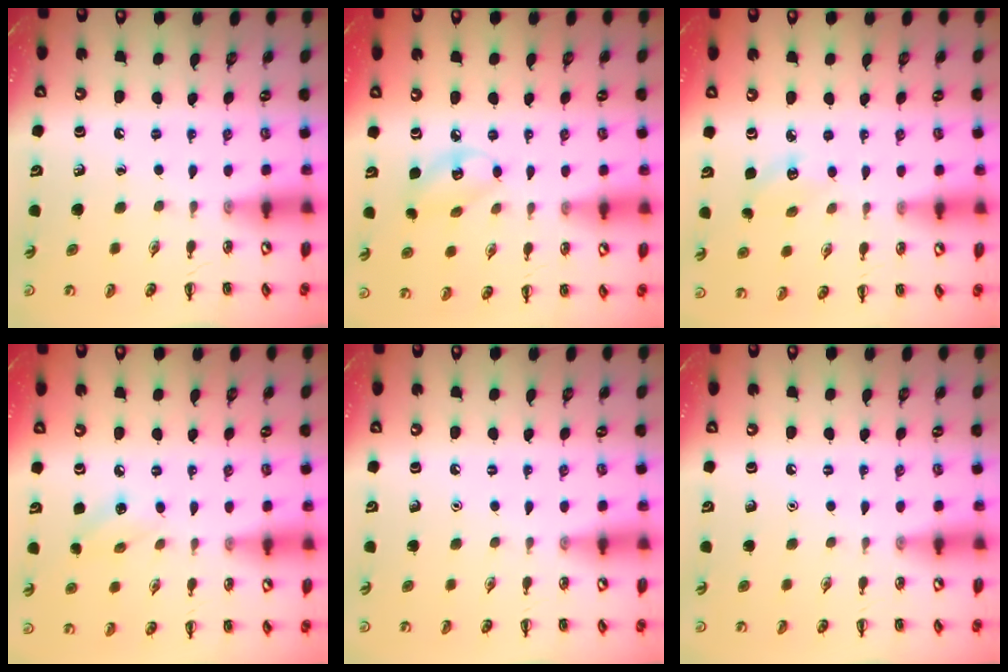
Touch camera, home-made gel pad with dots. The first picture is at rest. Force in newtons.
{"total": 6.7, "press": 6.7, "slide": 0.9}
{"total": 3.2, "press": 3.1, "slide": 0.8}
{"total": 5.6, "press": 5.4, "slide": 1.4}
{"total": 1.6, "press": 1.6, "slide": 0.1}
{"total": 1.6, "press": 1.6, "slide": 0.1}